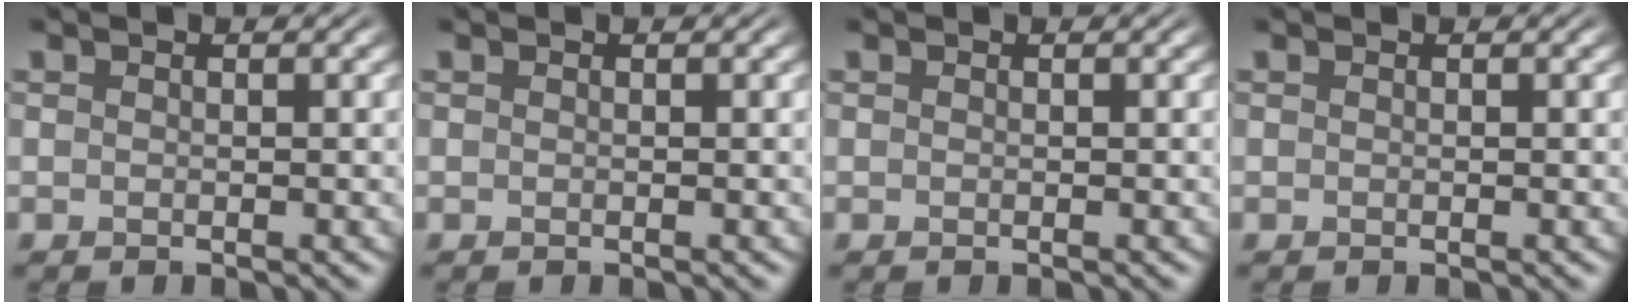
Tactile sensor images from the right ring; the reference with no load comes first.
{"total": 0.0}
{"total": 0.0}
{"total": 0.0}